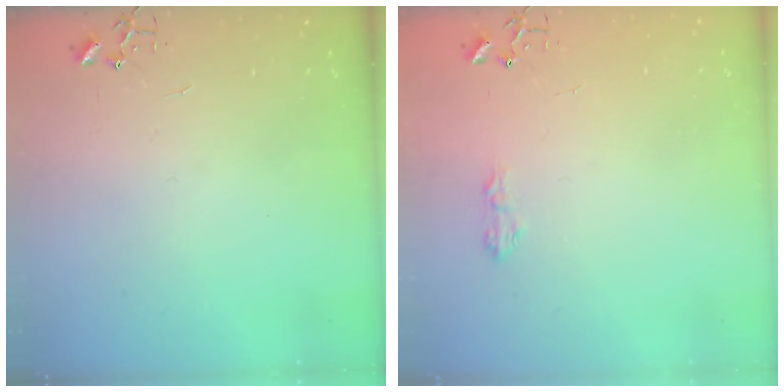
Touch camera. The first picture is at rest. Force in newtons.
{"total": 5.9, "press": 5.9, "slide": 0.8}